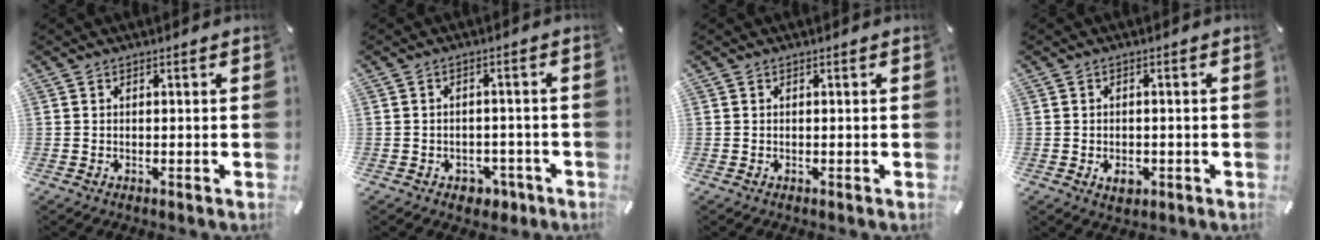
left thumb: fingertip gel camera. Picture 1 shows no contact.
{"total": 4.3, "force": [-2.0, 3.3, 1.7], "torque": [-0.025, 0.012, -0.035]}
{"total": 0.0}
{"total": 3.4, "force": [-1.1, 2.4, 2.1], "torque": [-0.043, 0.004, -0.020]}